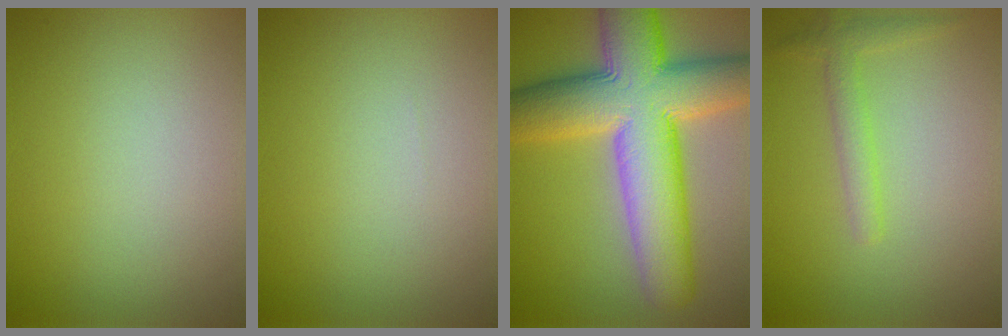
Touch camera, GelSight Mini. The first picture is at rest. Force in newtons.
{"total": 0.0}
{"total": 13.7, "press": 13.7, "slide": 0.5}
{"total": 1.9, "press": 1.9, "slide": 0.1}